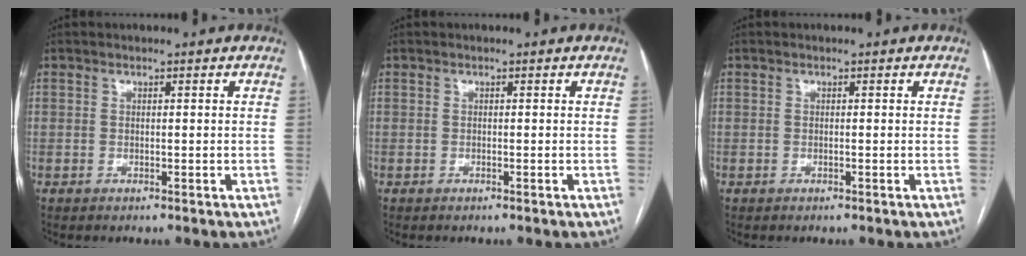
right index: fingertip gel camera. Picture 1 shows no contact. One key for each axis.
{"total": 0.0}
{"total": 0.0}